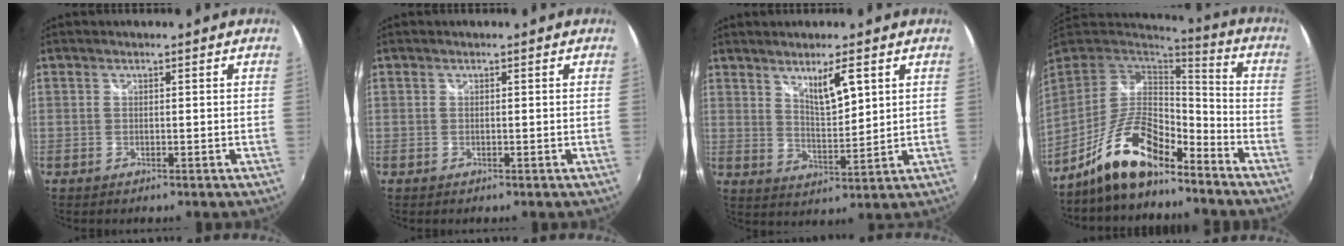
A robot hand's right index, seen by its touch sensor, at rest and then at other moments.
{"total": 0.0}
{"total": 7.3, "force": [4.3, 1.5, 5.8], "torque": [-0.097, -0.007, 0.083]}
{"total": 14.4, "force": [-10.7, 4.1, 8.8], "torque": [-0.187, -0.001, -0.196]}